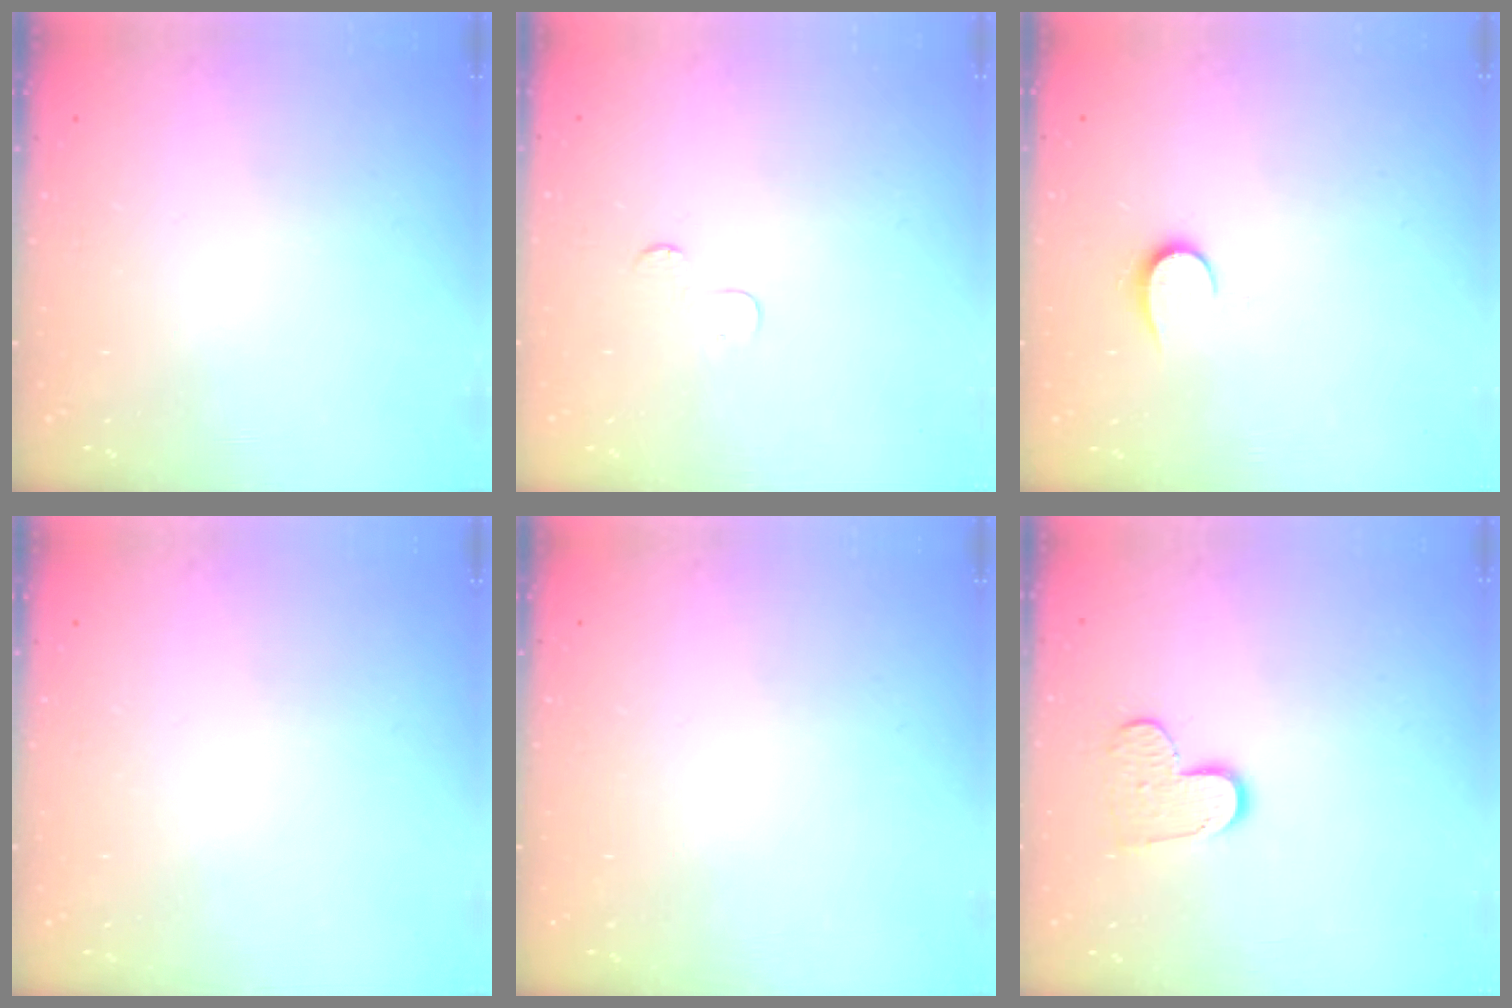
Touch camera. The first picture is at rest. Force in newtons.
{"total": 3.7, "press": 3.7, "slide": 0.4}
{"total": 6.7, "press": 6.7, "slide": 0.6}
{"total": 0.0}
{"total": 0.0}
{"total": 9.1, "press": 9.1, "slide": 0.7}